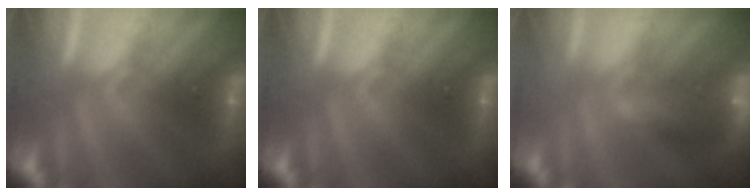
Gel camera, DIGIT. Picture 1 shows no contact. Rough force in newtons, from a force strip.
{"total": 0.0}
{"total": 8.3}